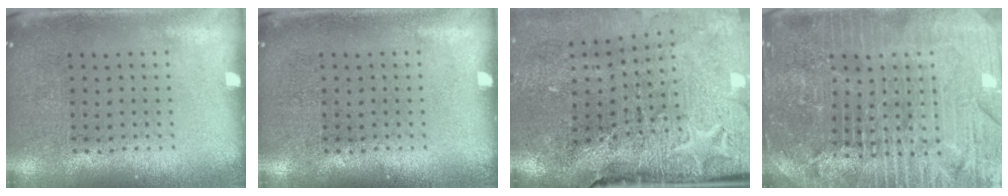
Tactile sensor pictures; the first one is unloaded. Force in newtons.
{"total": 0.0}
{"total": 3.7, "press": 3.3, "slide": 1.7}
{"total": 5.3, "press": 4.8, "slide": 2.2}